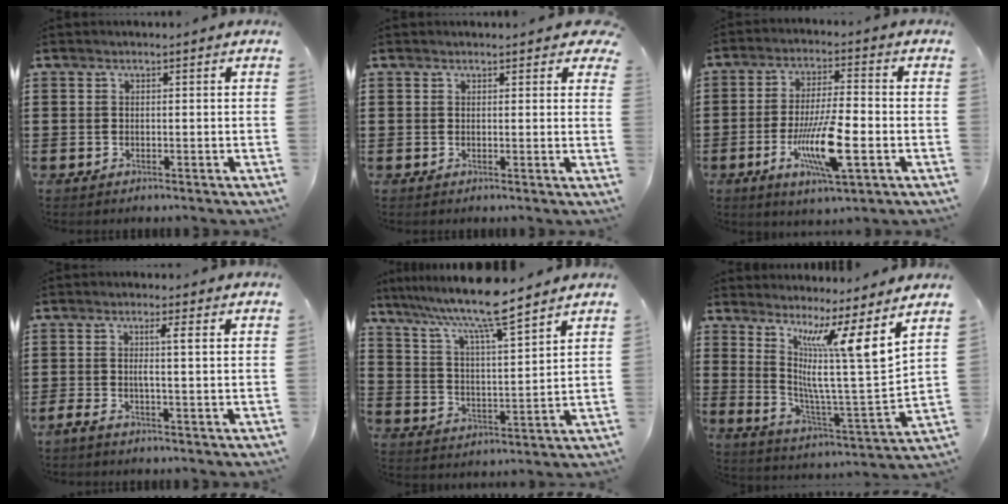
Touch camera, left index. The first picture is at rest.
{"total": 1.5, "force": [1.1, 0.9, 0.2], "torque": [-0.003, 0.005, 0.019]}
{"total": 11.3, "force": [-3.5, 3.0, 10.3], "torque": [-0.202, -0.007, -0.063]}
{"total": 2.9, "force": [0.1, -0.3, 2.9], "torque": [-0.056, -0.002, -0.001]}
{"total": 9.3, "force": [7.8, 0.0, 5.0], "torque": [-0.123, -0.040, 0.131]}
{"total": 11.7, "force": [7.3, -0.8, 9.0], "torque": [-0.172, -0.063, 0.106]}